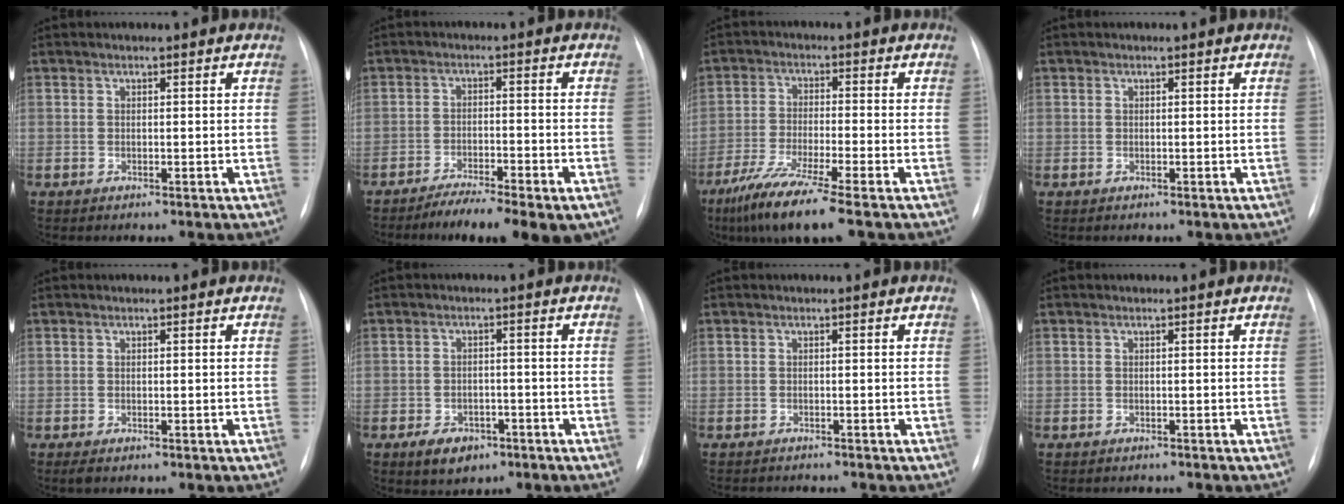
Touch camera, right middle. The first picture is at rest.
{"total": 10.8, "force": [-8.0, 2.1, 7.0], "torque": [-0.097, -0.011, -0.120]}
{"total": 9.7, "force": [-6.6, -0.5, 7.1], "torque": [-0.136, -0.036, -0.119]}
{"total": 0.0}
{"total": 0.8, "force": [-0.5, 0.3, 0.5], "torque": [-0.009, -0.001, -0.005]}
{"total": 4.7, "force": [-2.7, 3.0, 2.3], "torque": [-0.037, 0.000, -0.031]}
{"total": 2.8, "force": [-2.7, 0.2, 0.4], "torque": [0.001, -0.010, -0.034]}
{"total": 2.1, "force": [-2.0, 0.5, 0.5], "torque": [-0.007, -0.006, -0.020]}